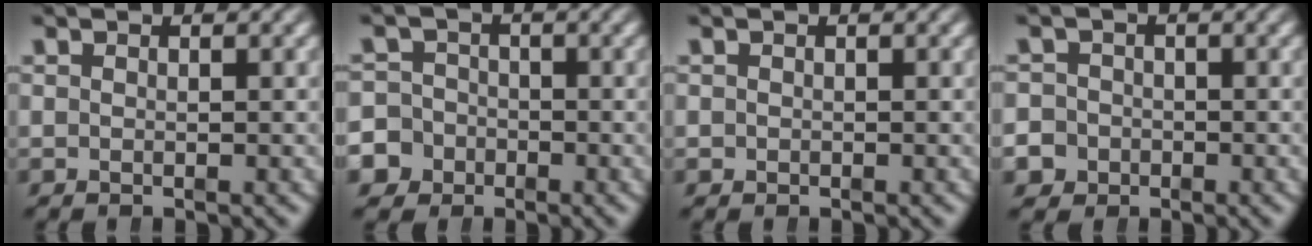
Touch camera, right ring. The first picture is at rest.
{"total": 6.4, "force": [-2.9, 5.6, 1.0], "torque": [-0.024, -0.024, -0.054]}
{"total": 0.0}
{"total": 4.7, "force": [-1.9, 4.2, 0.6], "torque": [-0.023, -0.021, -0.032]}